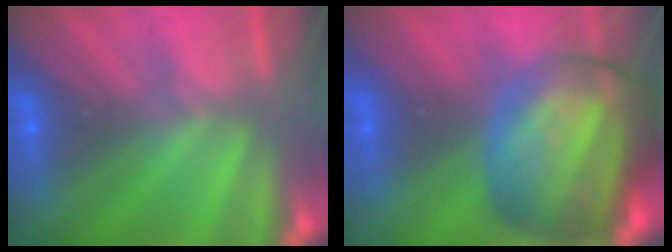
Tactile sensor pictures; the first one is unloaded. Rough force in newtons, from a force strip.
{"total": 8.0}